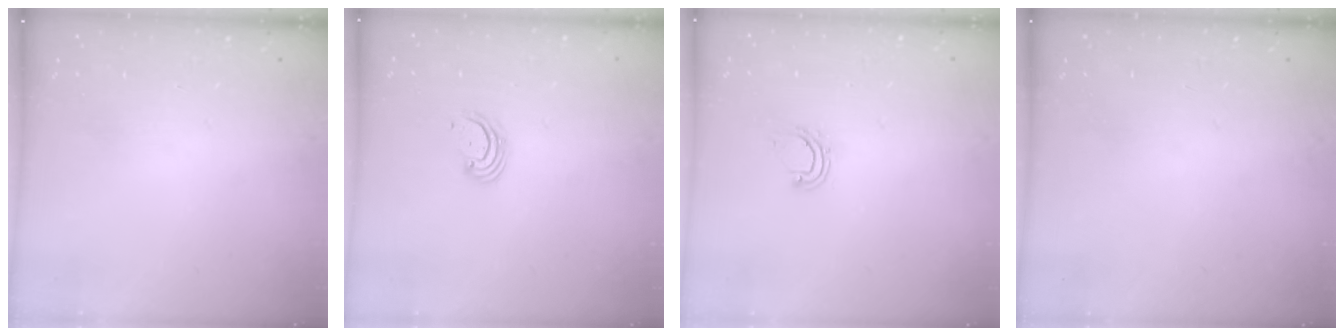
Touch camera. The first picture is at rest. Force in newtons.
{"total": 2.7, "press": 2.6, "slide": 0.6}
{"total": 5.0, "press": 5.0, "slide": 0.2}
{"total": 0.0}